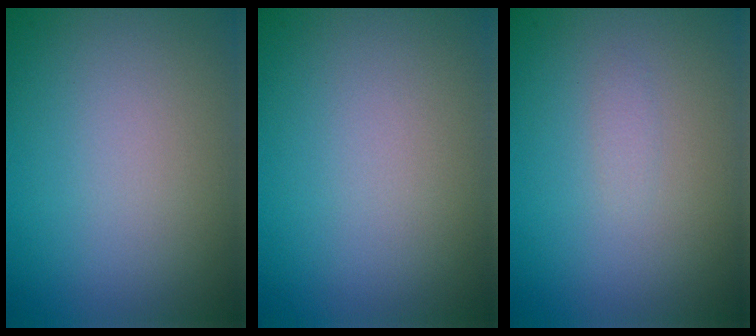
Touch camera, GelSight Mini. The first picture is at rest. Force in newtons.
{"total": 0.0}
{"total": 0.5, "press": 0.5, "slide": 0.0}